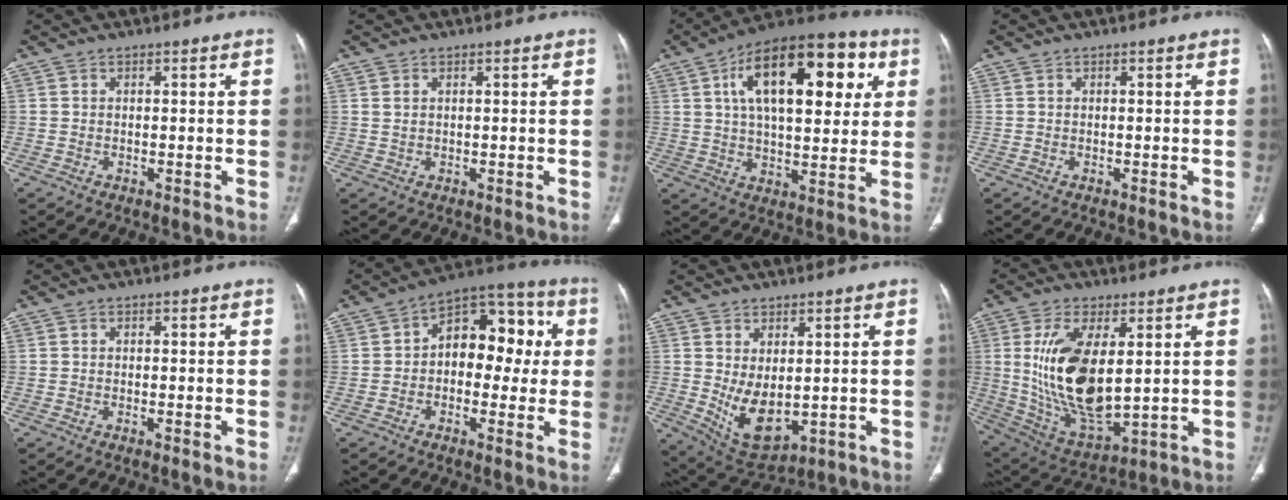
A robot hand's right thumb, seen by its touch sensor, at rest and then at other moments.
{"total": 0.7, "force": [0.4, 0.3, 0.5], "torque": [-0.010, 0.005, 0.010]}
{"total": 23.7, "force": [7.6, 11.3, 19.4], "torque": [-0.271, 0.007, 0.111]}
{"total": 0.0}
{"total": 0.8, "force": [-0.3, 0.1, 0.8], "torque": [-0.017, -0.002, -0.004]}
{"total": 14.5, "force": [1.5, 9.3, 11.0], "torque": [-0.102, 0.041, 0.010]}
{"total": 9.3, "force": [0.1, 5.3, 7.7], "torque": [-0.118, -0.017, 0.030]}
{"total": 18.4, "force": [2.9, 8.5, 16.0], "torque": [-0.304, -0.025, 0.073]}